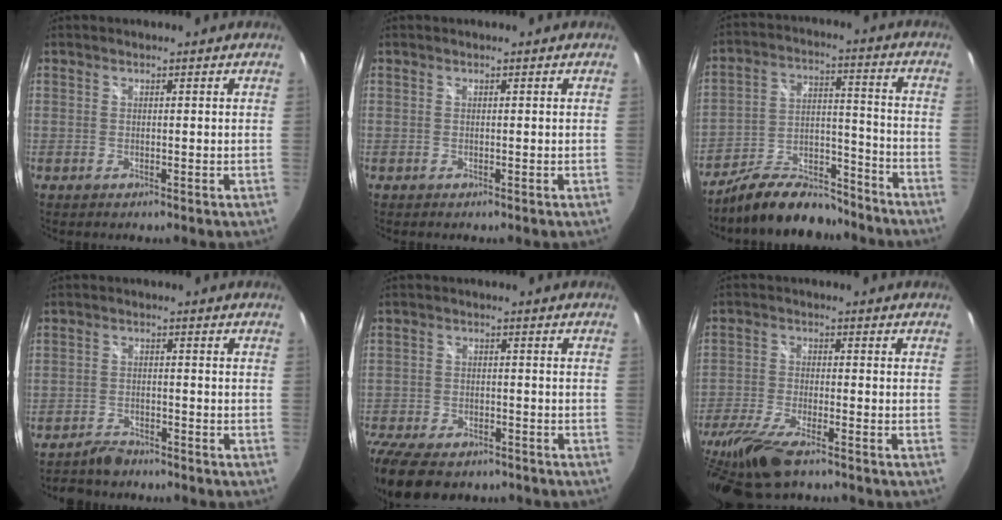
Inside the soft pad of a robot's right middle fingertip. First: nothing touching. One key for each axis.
{"total": 0.0}
{"total": 13.4, "fx": -11.5, "fy": 4.3, "fz": 5.5, "tx": -0.104, "ty": 0.022, "tz": -0.185}
{"total": 4.4, "fx": -4.0, "fy": 1.5, "fz": 0.9, "tx": -0.037, "ty": 0.001, "tz": -0.070}
{"total": 15.0, "fx": -11.5, "fy": 6.4, "fz": 7.2, "tx": -0.187, "ty": -0.034, "tz": -0.188}
{"total": 15.1, "fx": -11.3, "fy": 3.9, "fz": 9.2, "tx": -0.215, "ty": -0.053, "tz": -0.211}